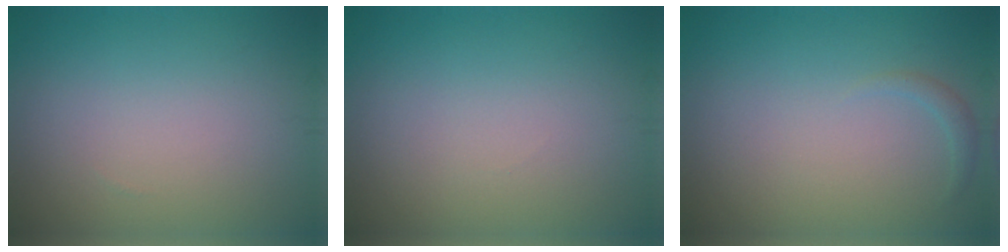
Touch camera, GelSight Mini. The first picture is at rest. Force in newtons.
{"total": 0.0}
{"total": 0.8, "press": 0.8, "slide": 0.1}